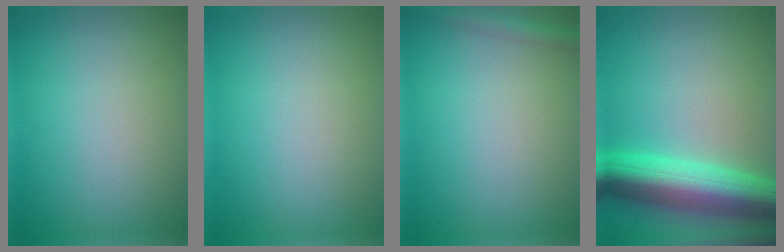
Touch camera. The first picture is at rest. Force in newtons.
{"total": 0.0}
{"total": 1.8, "press": 1.8, "slide": 0.1}
{"total": 9.2, "press": 9.2, "slide": 0.4}